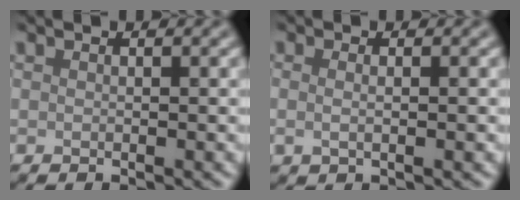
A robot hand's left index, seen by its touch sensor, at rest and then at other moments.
{"total": 1.8, "force": [0.1, 0.8, 1.6], "torque": [-0.021, -0.005, -0.002]}